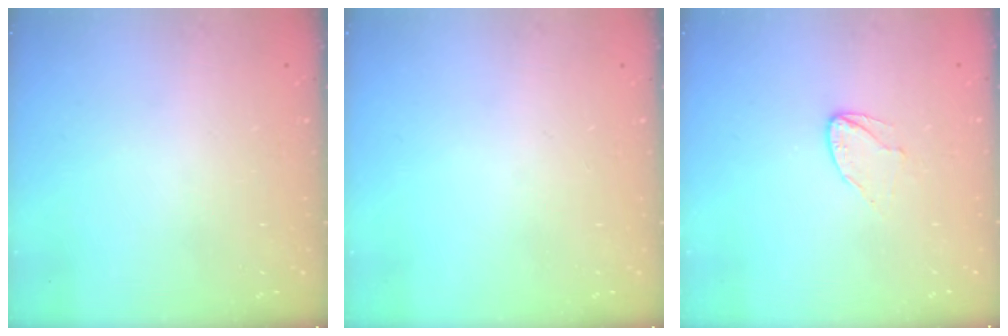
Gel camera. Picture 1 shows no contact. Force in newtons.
{"total": 0.0}
{"total": 4.8, "press": 4.8, "slide": 0.4}